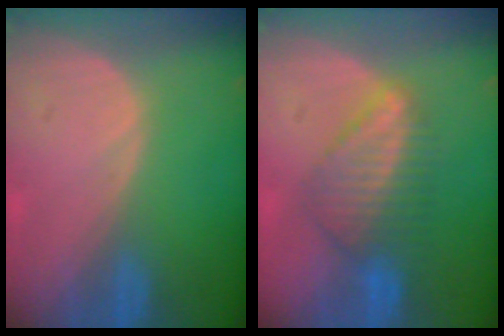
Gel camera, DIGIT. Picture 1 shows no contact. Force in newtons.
{"total": 6.5, "press": 6.4, "slide": 0.8}